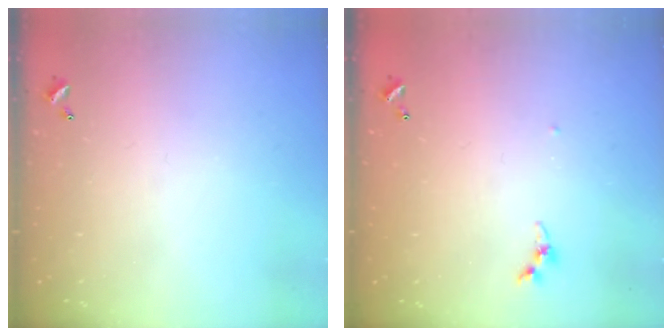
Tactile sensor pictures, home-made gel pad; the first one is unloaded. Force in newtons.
{"total": 3.8, "press": 3.8, "slide": 0.3}